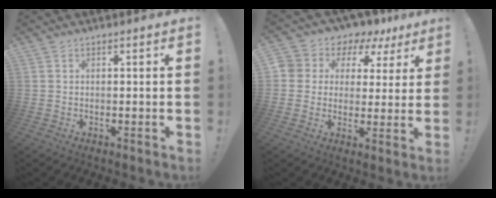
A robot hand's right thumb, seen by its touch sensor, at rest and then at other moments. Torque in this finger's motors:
{"motor_torque": [-0.22, 0.13, 0.24, 0.04, 0.14]}